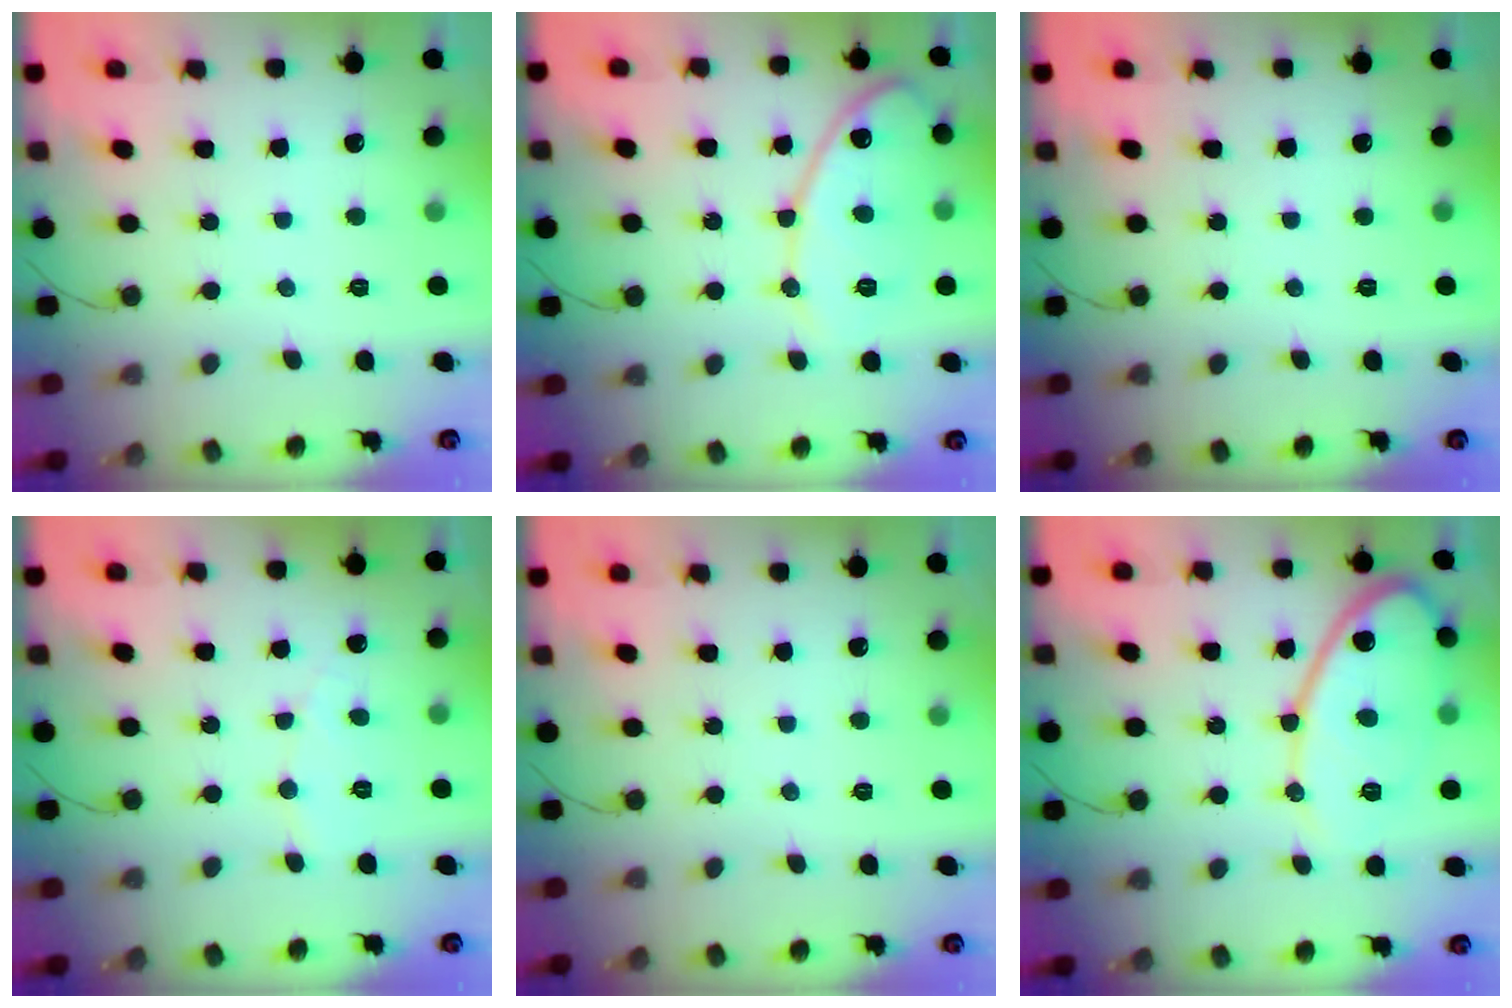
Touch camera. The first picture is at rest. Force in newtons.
{"total": 13.9, "press": 13.8, "slide": 1.4}
{"total": 0.0}
{"total": 4.9, "press": 4.9, "slide": 0.5}
{"total": 0.0}
{"total": 14.8, "press": 14.8, "slide": 1.3}